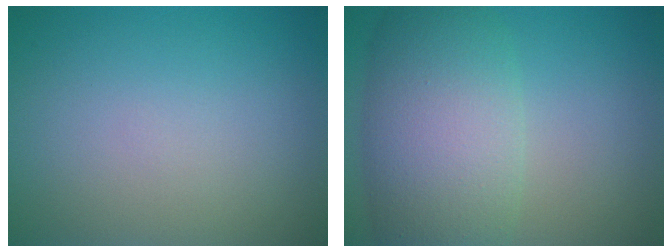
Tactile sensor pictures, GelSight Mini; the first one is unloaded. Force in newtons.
{"total": 8.6, "press": 8.6, "slide": 0.6}